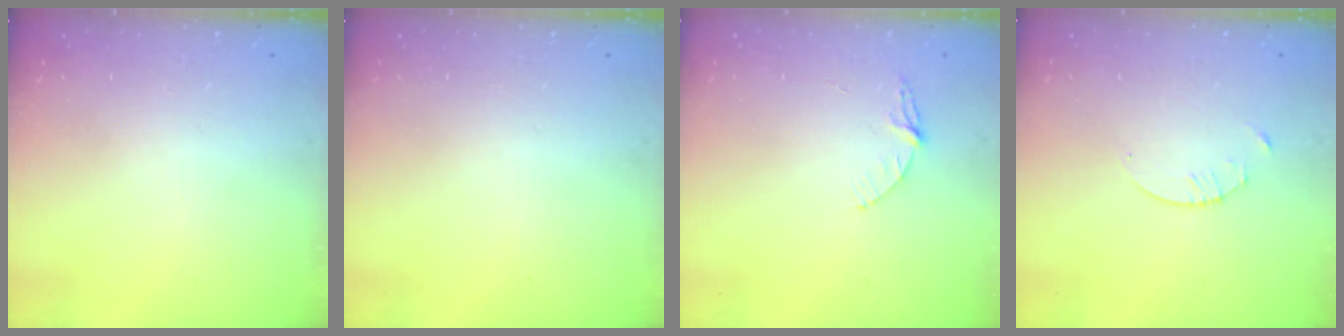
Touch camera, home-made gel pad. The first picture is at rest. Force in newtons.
{"total": 0.0}
{"total": 5.3, "press": 5.3, "slide": 0.5}
{"total": 1.3, "press": 1.3, "slide": 0.2}